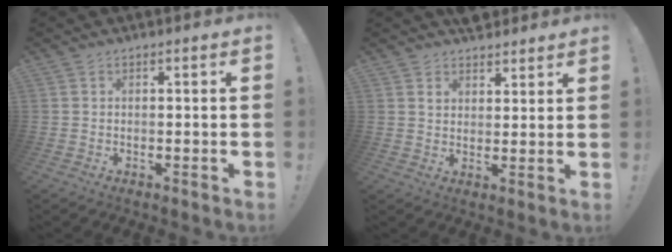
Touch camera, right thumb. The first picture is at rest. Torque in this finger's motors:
{"motor_torque": [-0.02, 0.05, 0.17, 0.06, 0.03]}